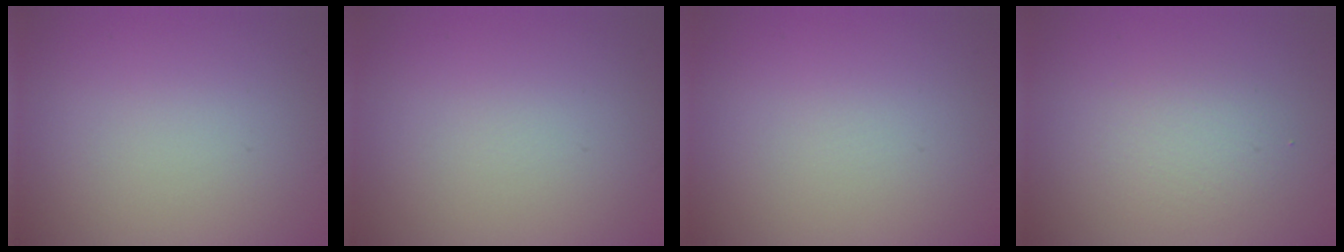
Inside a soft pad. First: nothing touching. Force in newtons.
{"total": 0.0}
{"total": 0.0}
{"total": 2.1, "press": 2.1, "slide": 0.1}